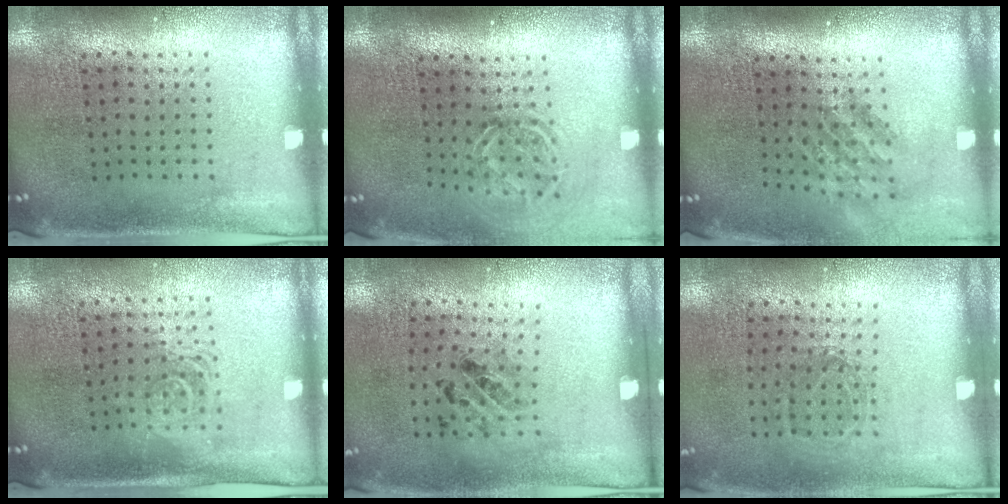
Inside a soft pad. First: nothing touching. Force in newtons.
{"total": 1.7, "press": 1.2, "slide": 1.2}
{"total": 1.8, "press": 1.2, "slide": 1.2}
{"total": 1.6, "press": 1.4, "slide": 0.7}
{"total": 1.2, "press": 0.6, "slide": 1.1}
{"total": 1.1, "press": 0.8, "slide": 0.7}